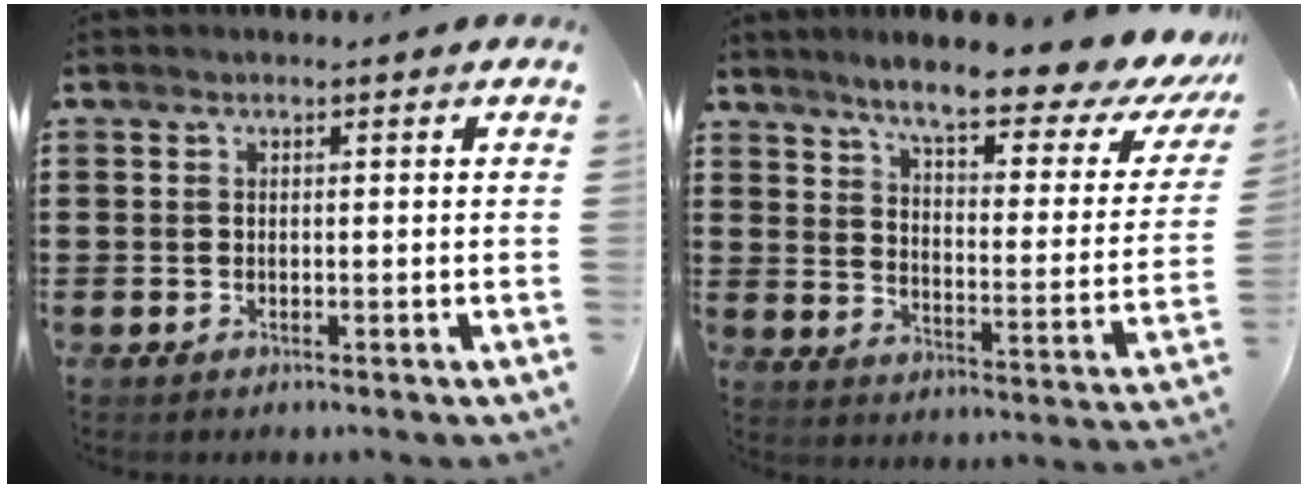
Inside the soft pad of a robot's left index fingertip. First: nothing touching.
{"total": 8.9, "force": [7.2, 0.3, 5.3], "torque": [-0.109, -0.049, 0.110]}